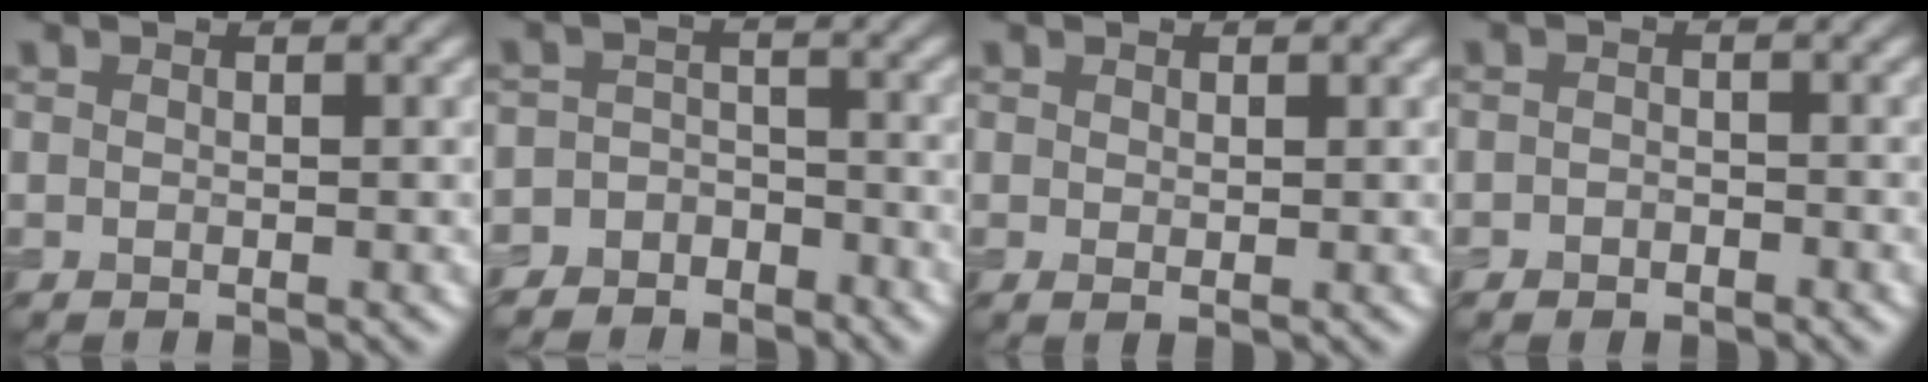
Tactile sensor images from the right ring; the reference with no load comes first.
{"total": 5.1, "force": [-4.1, 3.0, -0.2], "torque": [0.036, 0.002, -0.070]}
{"total": 0.6, "force": [0.2, 0.2, 0.5], "torque": [-0.007, -0.001, 0.004]}
{"total": 1.1, "force": [-0.7, 0.7, 0.5], "torque": [-0.008, 0.000, -0.013]}